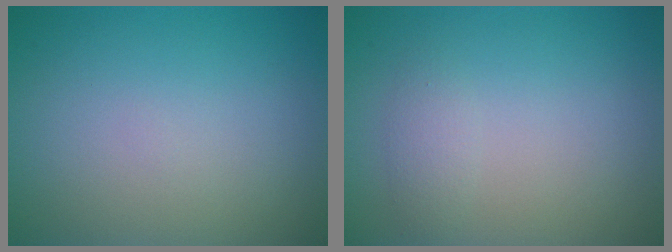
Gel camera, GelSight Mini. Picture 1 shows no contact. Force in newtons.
{"total": 1.2, "press": 1.2, "slide": 0.1}